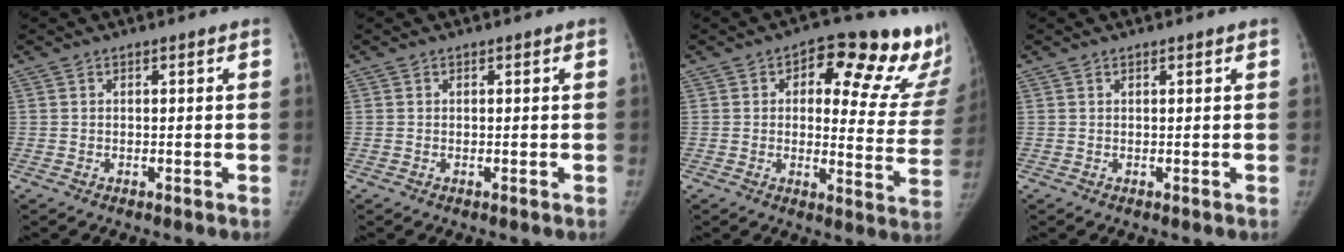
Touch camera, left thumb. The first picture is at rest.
{"total": 0.0}
{"total": 22.0, "force": [11.6, 9.3, 16.2], "torque": [-0.154, -0.039, 0.134]}
{"total": 0.0}